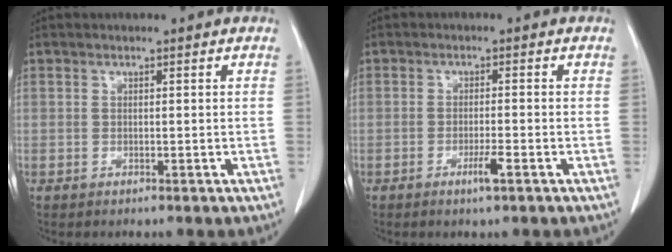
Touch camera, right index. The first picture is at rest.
{"total": 2.8, "force": [-1.4, 0.0, 2.3], "torque": [-0.042, -0.004, -0.026]}